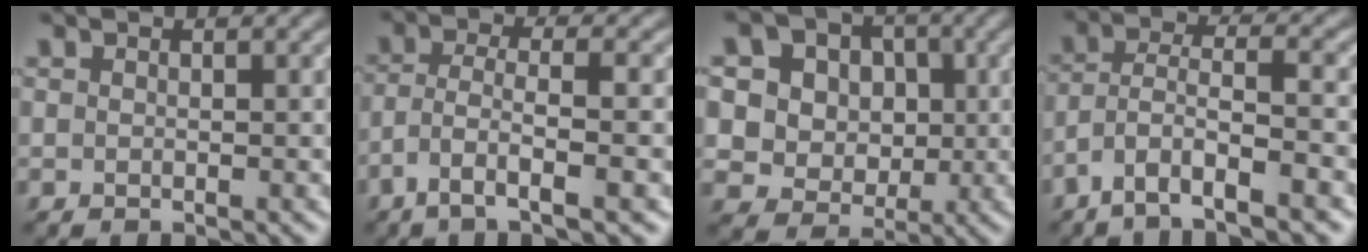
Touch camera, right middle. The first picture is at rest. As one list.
[{"total": 4.6, "force": [-2.3, 1.1, 3.9], "torque": [-0.077, 0.003, -0.045]}, {"total": 10.0, "force": [3.6, 8.3, 4.3], "torque": [-0.099, 0.019, 0.054]}, {"total": 6.2, "force": [-3.5, 1.7, 4.8], "torque": [-0.094, 0.004, -0.070]}]